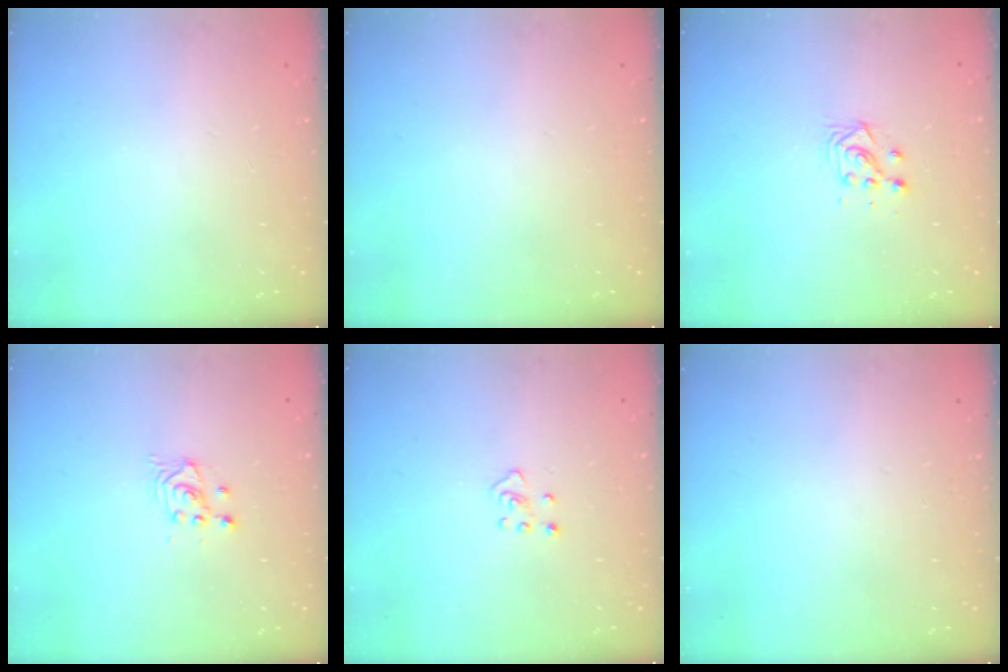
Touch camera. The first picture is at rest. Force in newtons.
{"total": 0.0}
{"total": 3.5, "press": 3.4, "slide": 1.1}
{"total": 2.6, "press": 2.5, "slide": 0.3}
{"total": 3.4, "press": 3.3, "slide": 0.6}
{"total": 0.0}